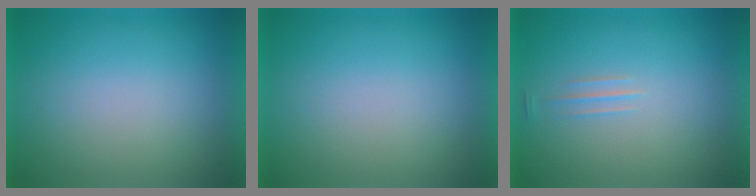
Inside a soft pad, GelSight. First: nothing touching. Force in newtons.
{"total": 0.0}
{"total": 1.3}